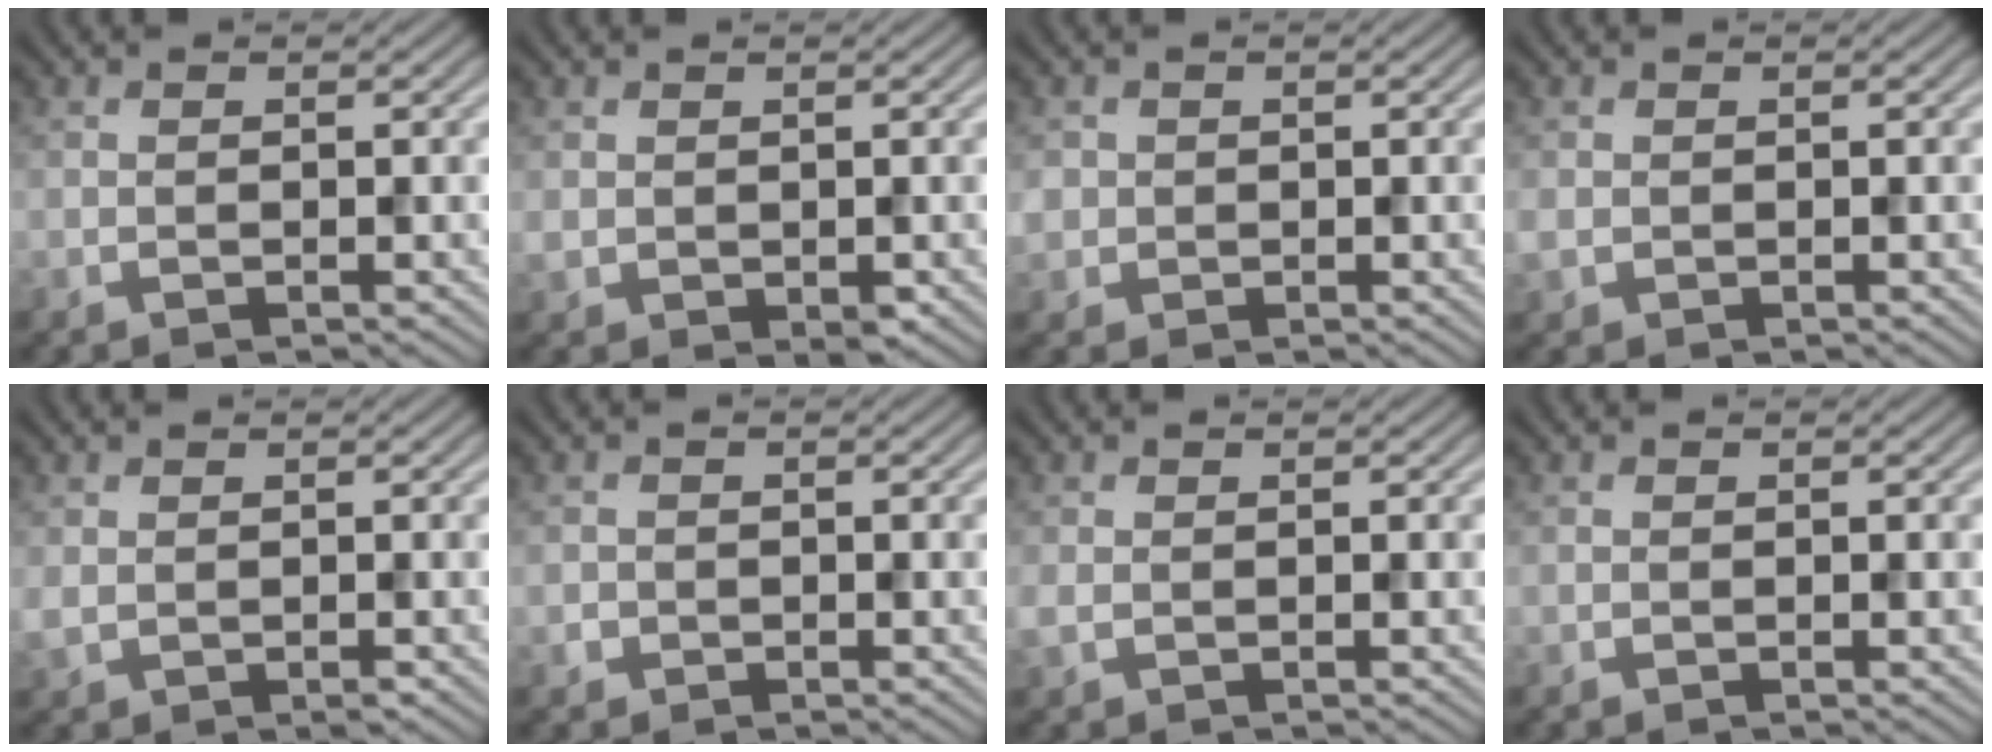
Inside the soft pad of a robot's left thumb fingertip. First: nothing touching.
{"total": 1.7, "force": [0.1, 1.2, 1.1], "torque": [-0.028, -0.008, 0.009]}
{"total": 1.8, "force": [0.1, 1.8, 0.2], "torque": [-0.008, -0.004, 0.001]}
{"total": 1.2, "force": [0.0, 1.1, 0.5], "torque": [-0.019, -0.001, 0.001]}
{"total": 1.5, "force": [-0.1, 1.0, 1.1], "torque": [-0.031, -0.007, 0.002]}
{"total": 1.0, "force": [-0.4, 1.0, 0.1], "torque": [0.001, -0.005, -0.011]}
{"total": 1.2, "force": [-0.1, 0.7, 0.9], "torque": [-0.029, -0.003, -0.001]}
{"total": 0.0}